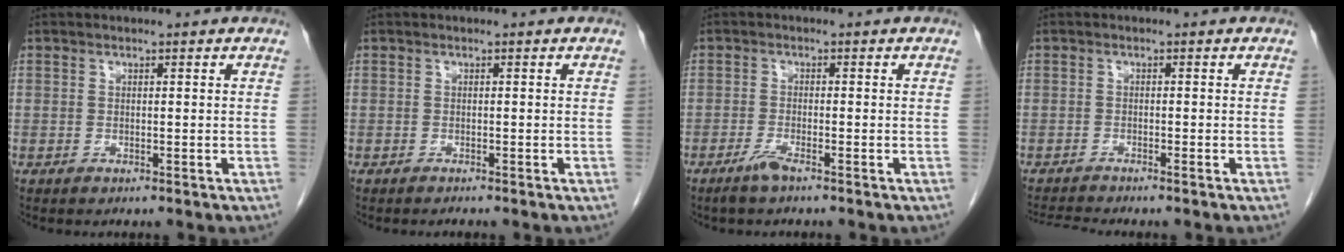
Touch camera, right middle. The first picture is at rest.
{"total": 1.1, "force": [-0.9, 0.0, 0.6], "torque": [-0.007, -0.001, -0.008]}
{"total": 2.3, "force": [-1.7, -0.1, 1.5], "torque": [-0.039, -0.005, -0.037]}
{"total": 3.6, "force": [-3.2, -0.9, 1.4], "torque": [-0.026, -0.005, -0.054]}